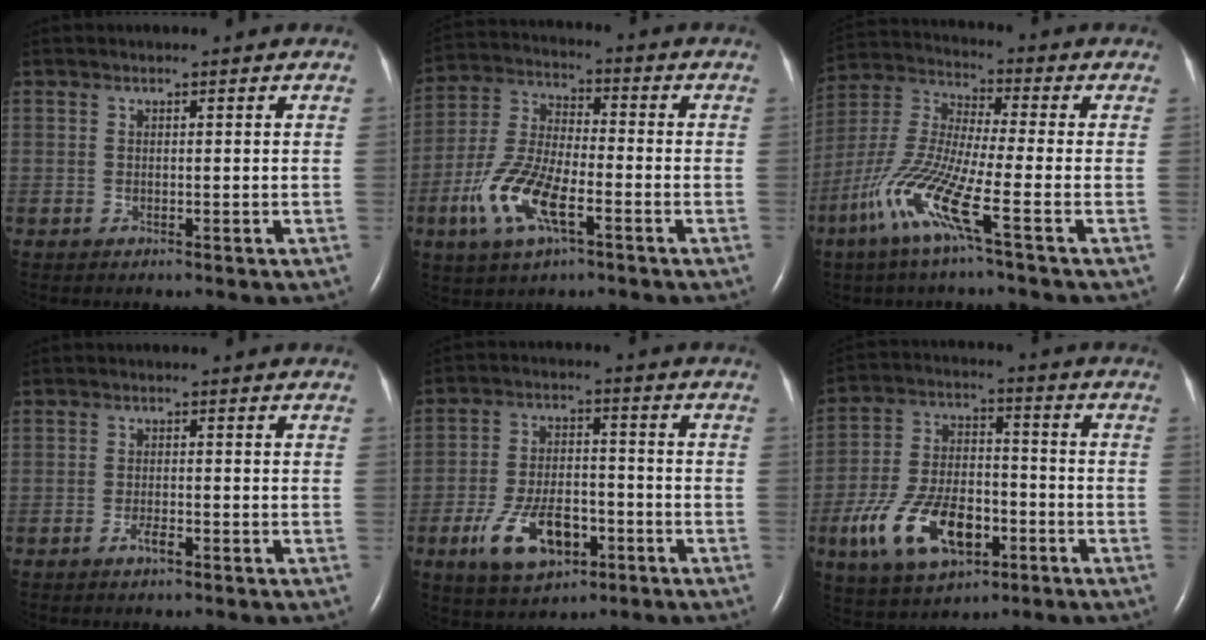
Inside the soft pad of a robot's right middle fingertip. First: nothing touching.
{"total": 11.8, "force": [-4.9, 4.1, 10.0], "torque": [-0.219, -0.002, -0.093]}
{"total": 12.2, "force": [-5.7, 0.3, 10.7], "torque": [-0.239, -0.016, -0.123]}
{"total": 1.8, "force": [-1.1, 0.3, 1.3], "torque": [-0.024, -0.001, -0.021]}
{"total": 10.8, "force": [-4.9, 5.4, 7.9], "torque": [-0.156, 0.002, -0.079]}
{"total": 14.5, "force": [-6.0, 7.3, 11.0], "torque": [-0.229, 0.006, -0.100]}